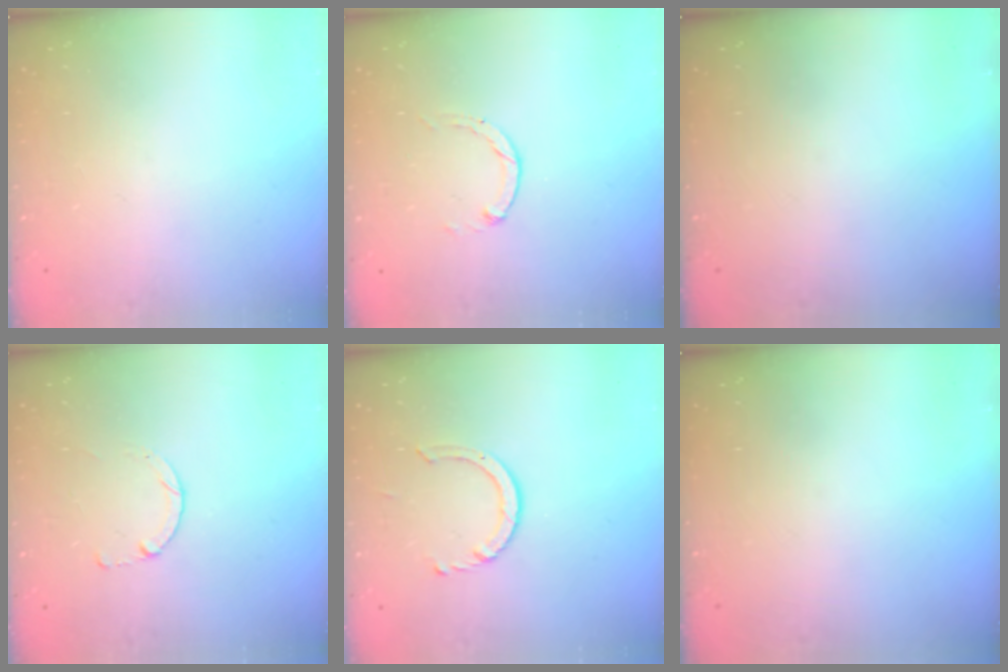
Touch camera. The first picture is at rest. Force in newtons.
{"total": 0.7, "press": 0.6, "slide": 0.2}
{"total": 0.0}
{"total": 0.0}
{"total": 4.0, "press": 3.9, "slide": 0.5}
{"total": 0.0}